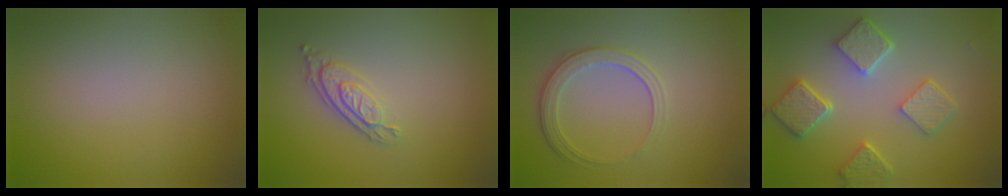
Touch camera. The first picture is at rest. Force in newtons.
{"total": 3.0, "press": 2.2, "slide": 2.0}
{"total": 2.7, "press": 2.5, "slide": 1.2}
{"total": 5.5, "press": 4.4, "slide": 3.2}